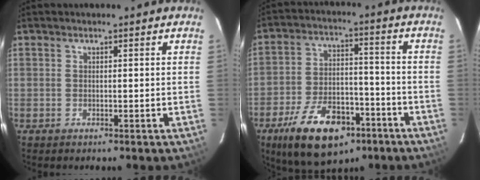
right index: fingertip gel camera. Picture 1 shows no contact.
{"total": 18.3, "force": [-10.8, 9.2, 11.5], "torque": [-0.226, 0.000, -0.164]}